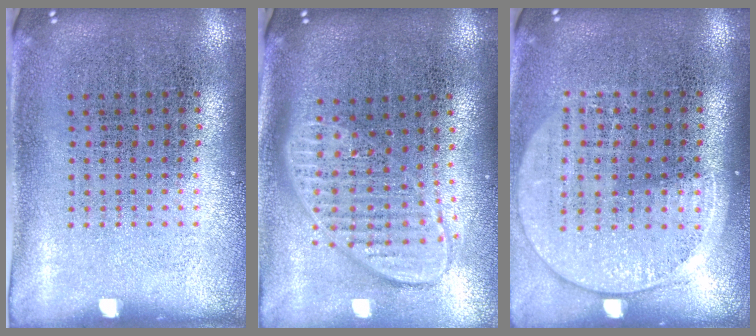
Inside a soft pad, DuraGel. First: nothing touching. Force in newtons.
{"total": 1.8, "press": 1.5, "slide": 1.0}
{"total": 1.5, "press": 1.4, "slide": 0.6}